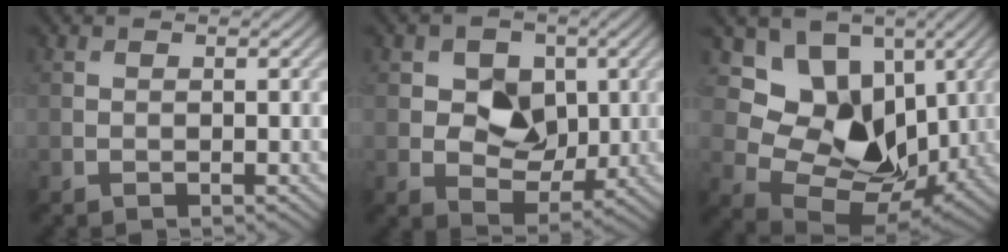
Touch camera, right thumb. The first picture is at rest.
{"total": 6.8, "force": [1.4, 5.2, 4.1], "torque": [-0.079, -0.005, 0.017]}
{"total": 11.2, "force": [2.6, 8.6, 6.7], "torque": [-0.122, -0.015, 0.036]}